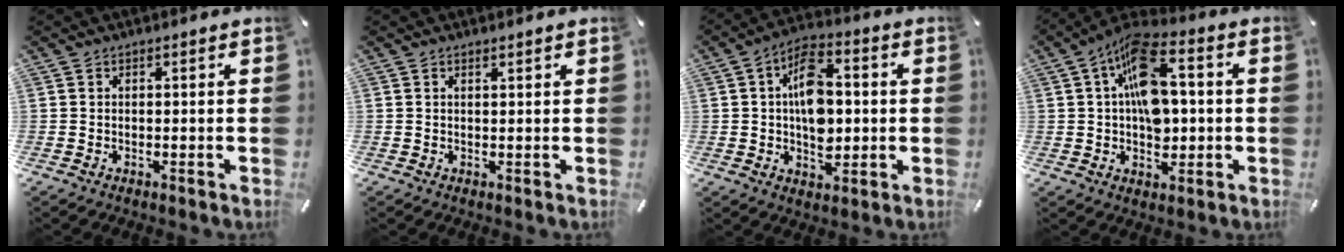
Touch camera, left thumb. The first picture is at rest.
{"total": 0.8, "force": [0.7, 0.1, 0.4], "torque": [-0.007, -0.002, 0.013]}
{"total": 11.9, "force": [0.4, 7.6, 9.2], "torque": [-0.155, 0.004, 0.004]}
{"total": 14.5, "force": [1.9, 8.7, 11.4], "torque": [-0.196, 0.003, 0.034]}